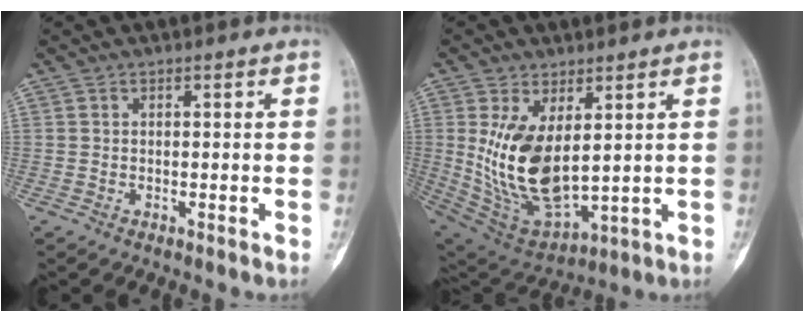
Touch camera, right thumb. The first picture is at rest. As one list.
[{"total": 15.2, "force": [2.7, 7.8, 12.8], "torque": [-0.235, -0.025, 0.081]}]